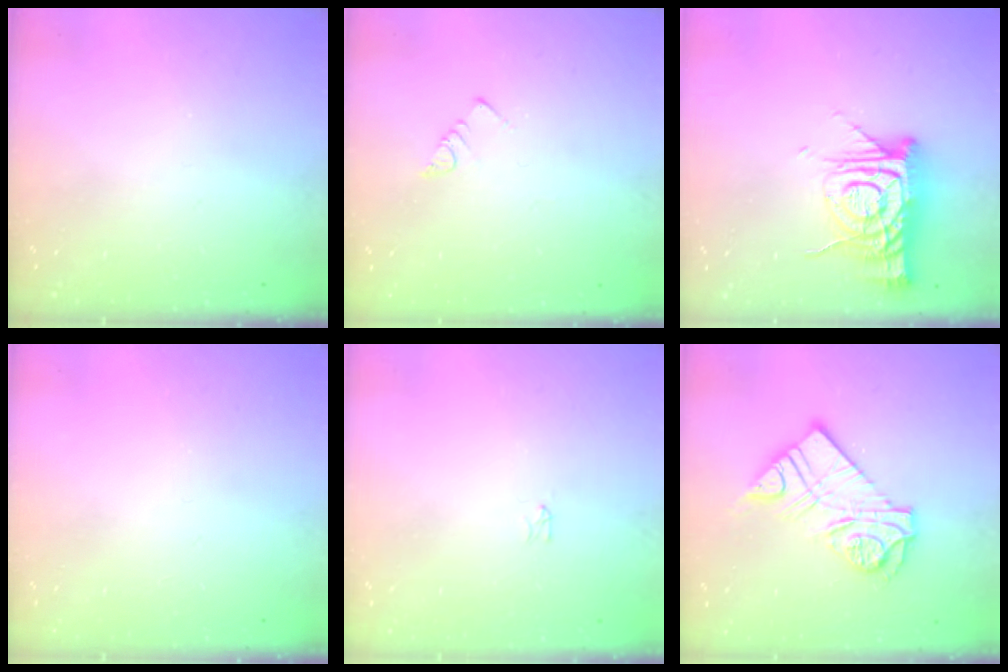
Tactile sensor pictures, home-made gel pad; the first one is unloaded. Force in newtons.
{"total": 3.0, "press": 3.0, "slide": 0.2}
{"total": 12.7, "press": 12.7, "slide": 1.2}
{"total": 0.0}
{"total": 0.0}
{"total": 13.1, "press": 13.0, "slide": 1.3}